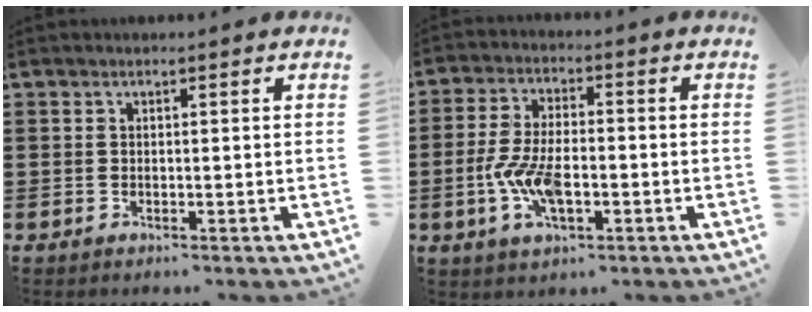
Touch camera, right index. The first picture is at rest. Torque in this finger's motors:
{"motor_torque": [2.14, 0.00, 0.94, 0.21]}